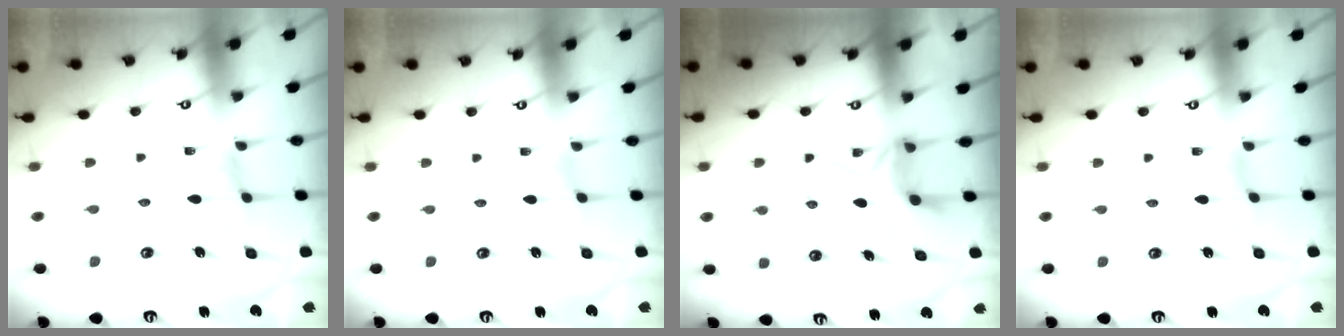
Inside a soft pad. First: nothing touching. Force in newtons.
{"total": 0.0}
{"total": 5.9, "press": 5.7, "slide": 1.4}
{"total": 1.4, "press": 1.4, "slide": 0.3}